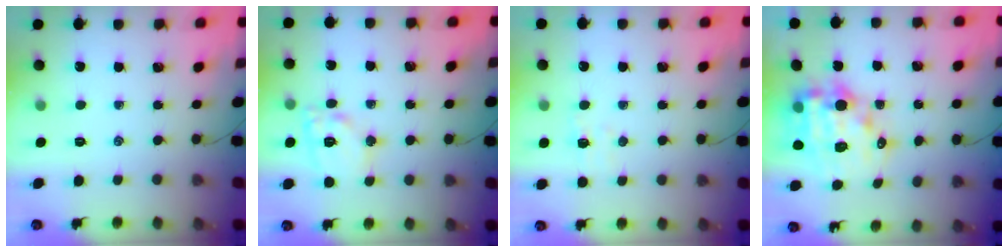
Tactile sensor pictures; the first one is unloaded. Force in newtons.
{"total": 11.8, "press": 11.7, "slide": 1.5}
{"total": 3.0, "press": 2.9, "slide": 0.7}
{"total": 16.2, "press": 15.7, "slide": 4.0}